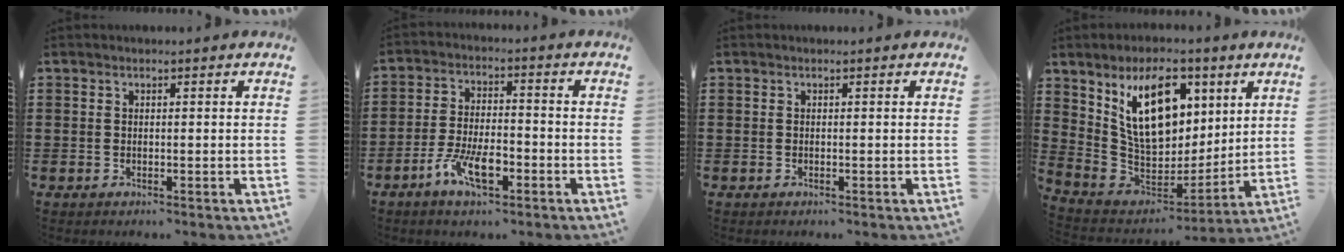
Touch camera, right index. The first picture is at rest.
{"total": 7.1, "force": [-3.9, 2.7, 5.3], "torque": [-0.116, 0.000, -0.074]}
{"total": 0.0}
{"total": 15.1, "force": [6.3, 8.6, 10.7], "torque": [-0.210, -0.014, 0.115]}